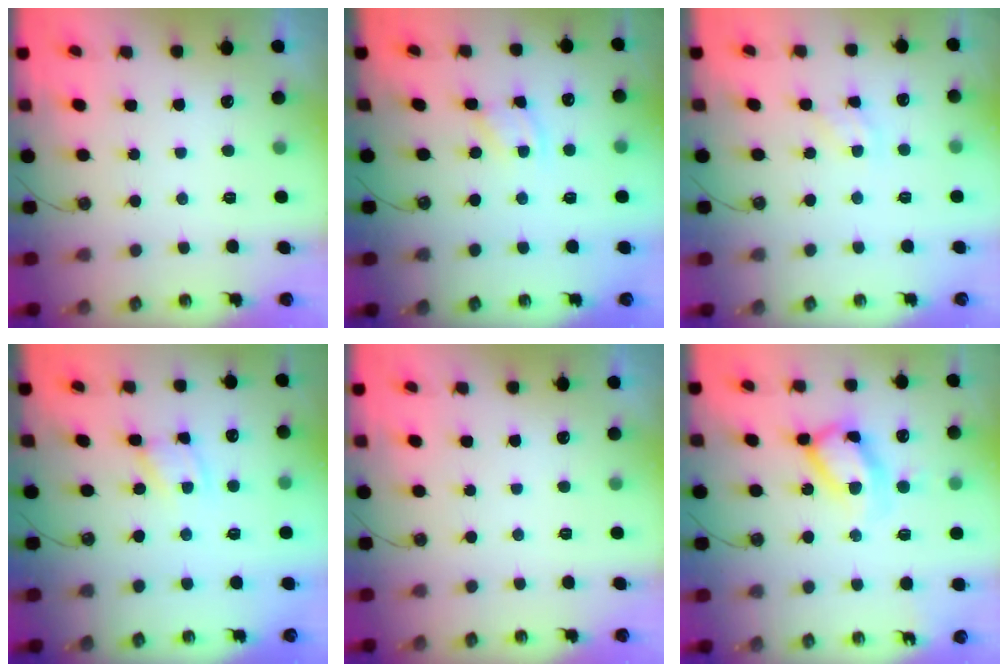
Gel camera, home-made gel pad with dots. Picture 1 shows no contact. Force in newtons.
{"total": 1.9, "press": 1.9, "slide": 0.3}
{"total": 3.3, "press": 3.3, "slide": 0.3}
{"total": 2.4, "press": 2.4, "slide": 0.1}
{"total": 0.0}
{"total": 12.4, "press": 12.3, "slide": 0.9}